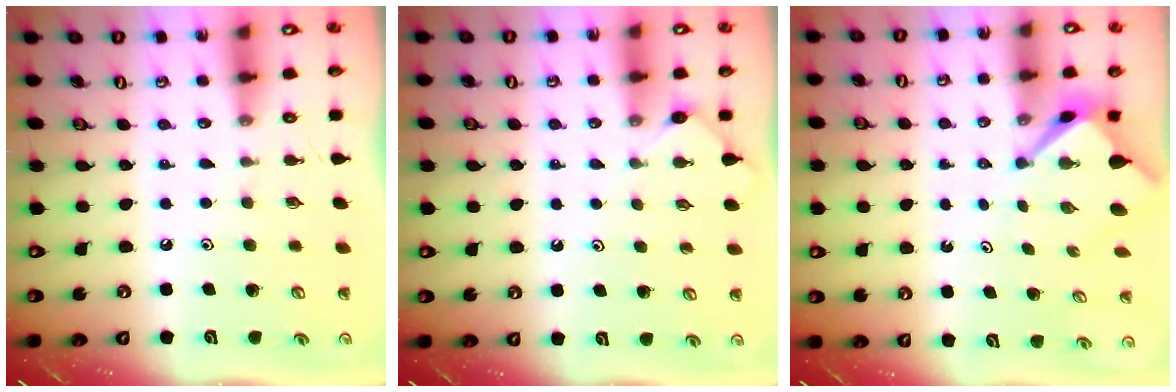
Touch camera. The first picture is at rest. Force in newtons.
{"total": 3.0, "press": 3.0, "slide": 0.4}
{"total": 3.1, "press": 3.1, "slide": 0.3}